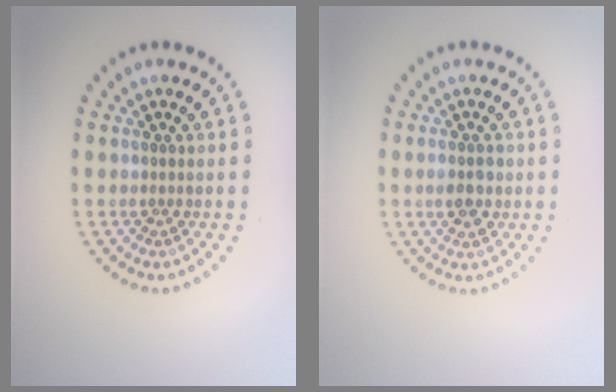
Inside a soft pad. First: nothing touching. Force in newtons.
{"total": 2.7, "press": 2.7, "slide": 0.1}